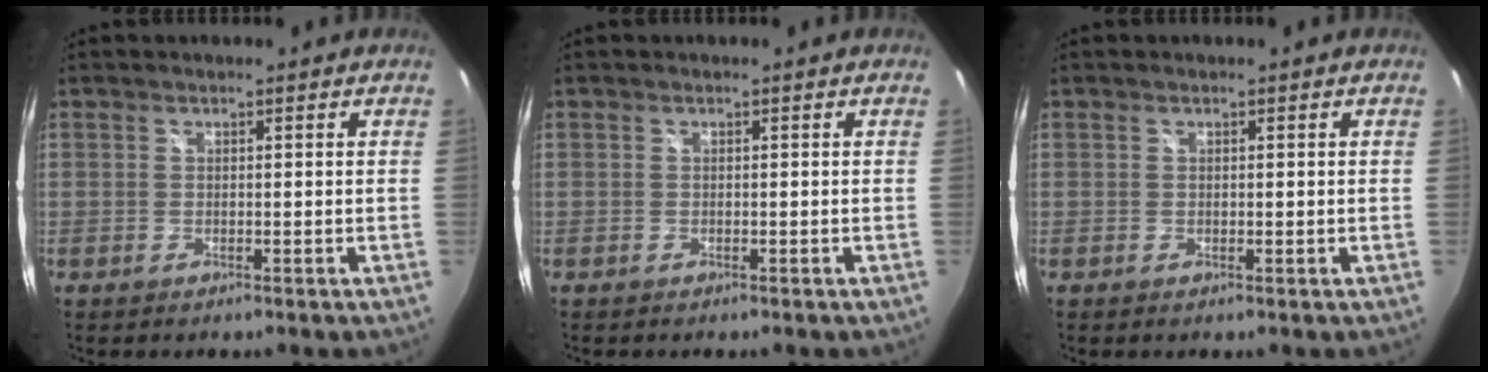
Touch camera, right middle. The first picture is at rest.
{"total": 0.0}
{"total": 0.0}